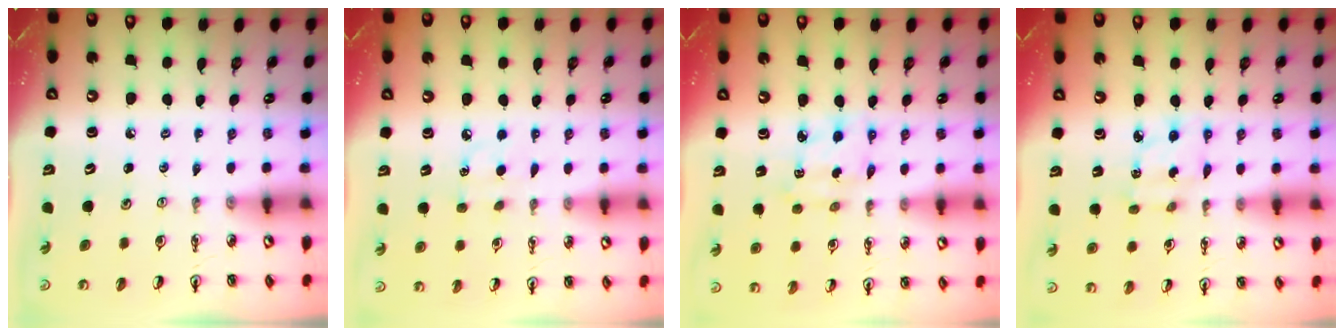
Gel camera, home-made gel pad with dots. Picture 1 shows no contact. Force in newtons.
{"total": 6.1, "press": 6.1, "slide": 0.7}
{"total": 4.0, "press": 4.0, "slide": 0.2}
{"total": 3.1, "press": 3.1, "slide": 0.1}